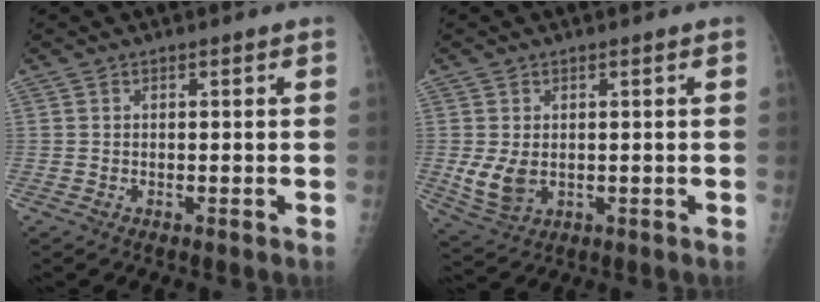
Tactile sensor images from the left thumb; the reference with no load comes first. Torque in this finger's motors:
{"motor_torque": [0.43, 0.45, 0.74, -0.14, 0.21]}